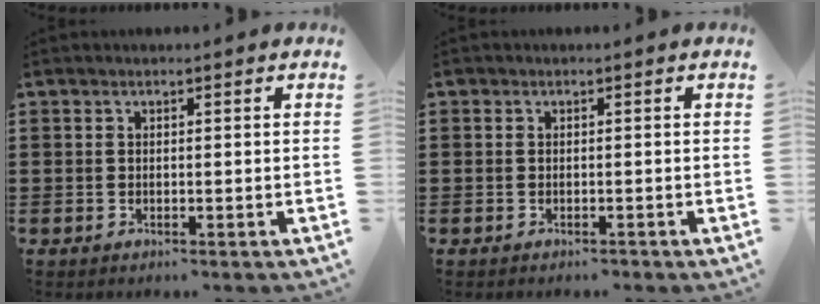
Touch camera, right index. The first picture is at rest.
{"total": 0.8, "force": [-0.6, 0.5, -0.1], "torque": [0.001, 0.005, -0.015]}